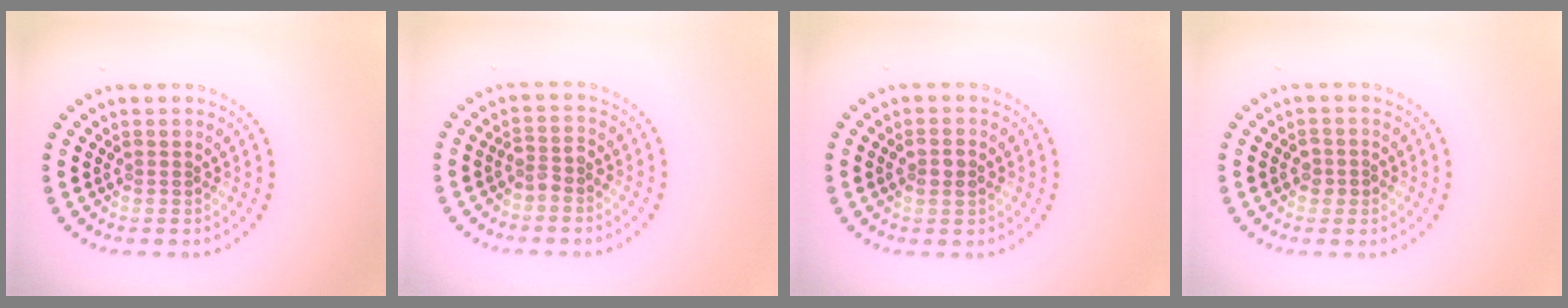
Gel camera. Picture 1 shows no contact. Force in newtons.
{"total": 1.5, "press": 1.2, "slide": 0.9}
{"total": 1.7, "press": 1.7, "slide": 0.2}
{"total": 1.4, "press": 1.3, "slide": 0.4}